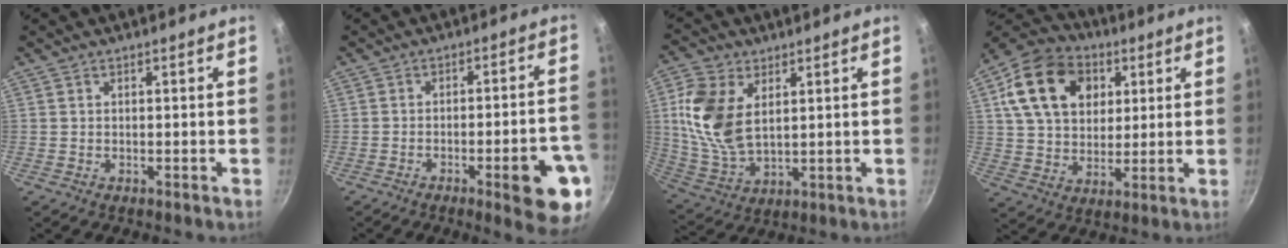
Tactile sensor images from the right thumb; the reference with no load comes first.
{"total": 12.5, "force": [-5.3, 2.8, 11.0], "torque": [-0.119, 0.029, -0.063]}
{"total": 13.6, "force": [3.5, 8.2, 10.2], "torque": [-0.202, -0.011, 0.079]}
{"total": 18.6, "force": [6.1, 13.8, 11.0], "torque": [-0.167, 0.003, 0.098]}